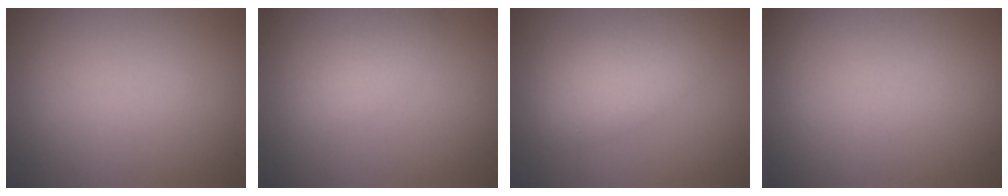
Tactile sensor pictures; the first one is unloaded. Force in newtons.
{"total": 2.1, "press": 2.1, "slide": 0.1}
{"total": 6.4, "press": 6.4, "slide": 0.6}
{"total": 0.0}